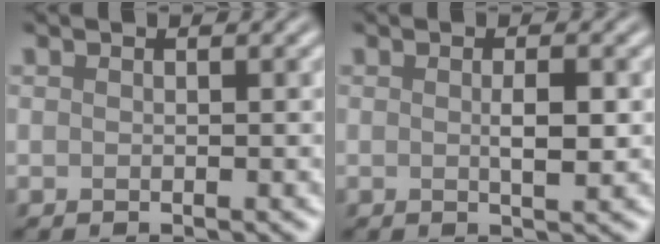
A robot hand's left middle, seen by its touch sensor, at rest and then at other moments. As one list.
[{"total": 2.1, "force": [0.0, 0.4, 2.0], "torque": [-0.034, -0.003, 0.000]}]